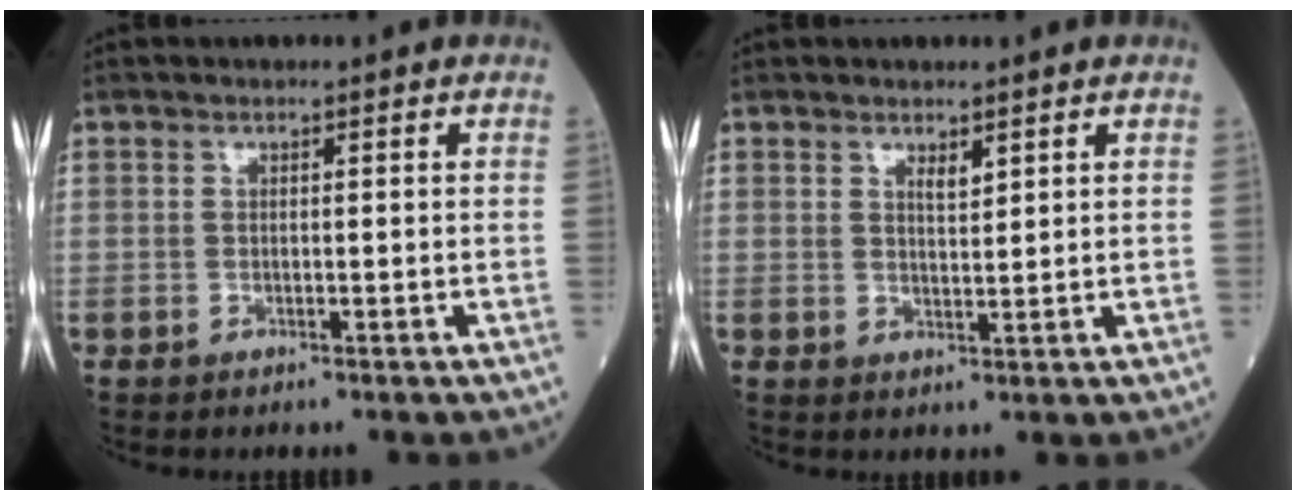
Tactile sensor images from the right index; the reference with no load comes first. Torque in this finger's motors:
{"motor_torque": [-0.01, 0.01, 0.00, 0.00]}